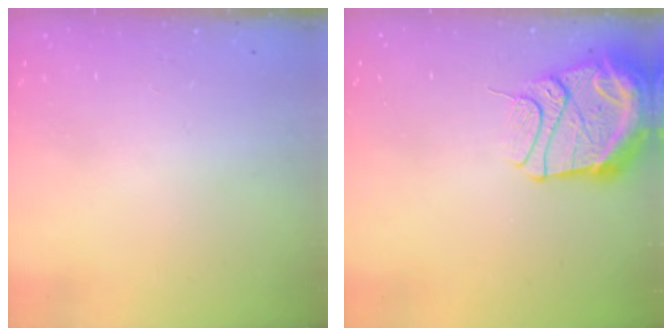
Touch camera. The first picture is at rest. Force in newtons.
{"total": 14.8, "press": 14.7, "slide": 1.7}